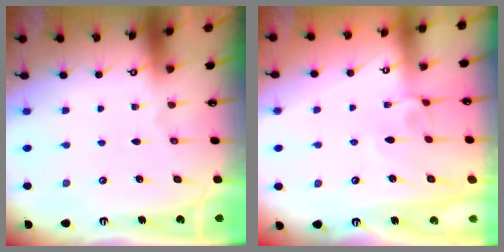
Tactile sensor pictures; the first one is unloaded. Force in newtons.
{"total": 4.8, "press": 4.8, "slide": 0.1}